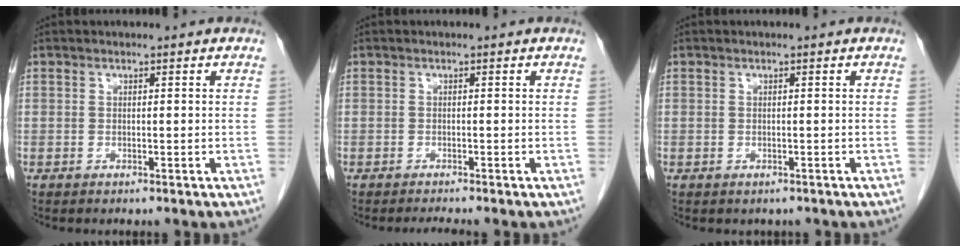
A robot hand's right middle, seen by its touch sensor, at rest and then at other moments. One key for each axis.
{"total": 1.3, "fx": -1.1, "fy": -0.5, "fz": 0.3, "tx": -0.011, "ty": -0.005, "tz": -0.018}
{"total": 0.6, "fx": -0.4, "fy": 0.5, "fz": 0.1, "tx": -0.006, "ty": 0.002, "tz": -0.002}